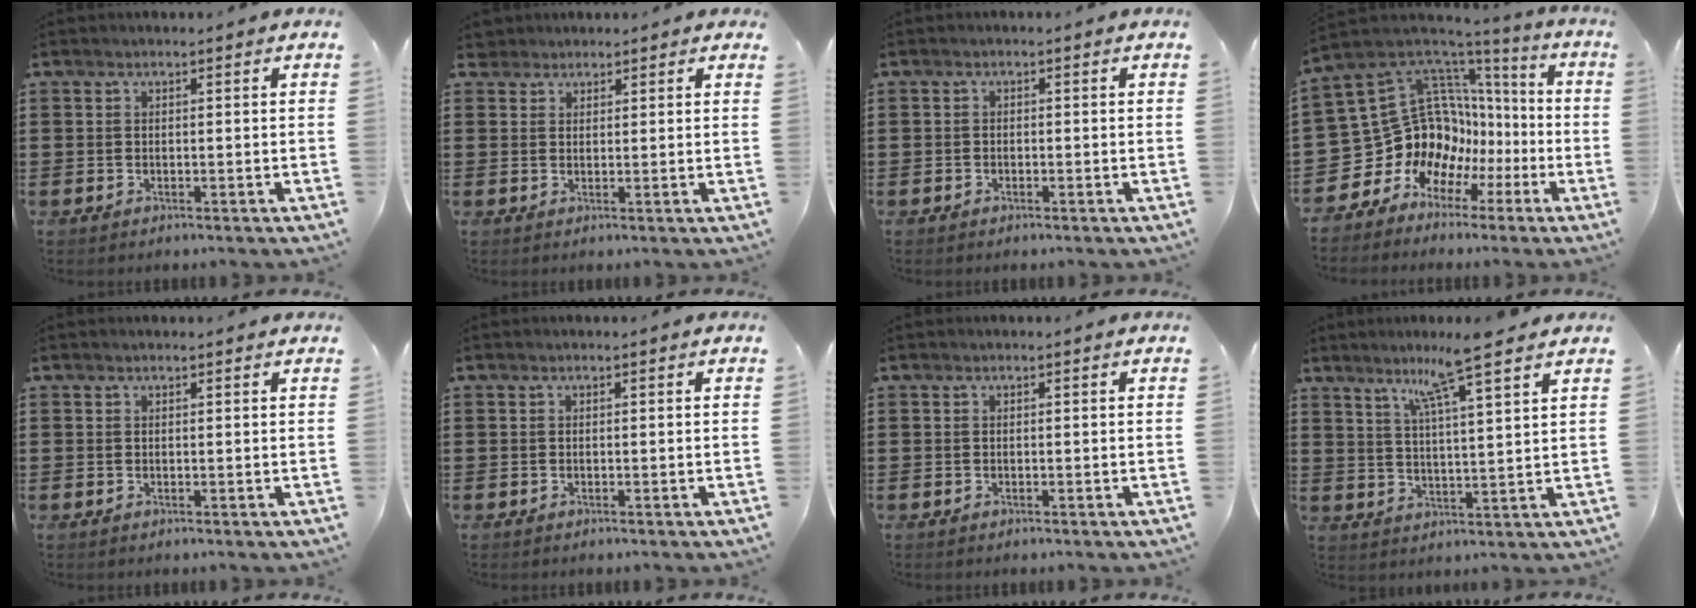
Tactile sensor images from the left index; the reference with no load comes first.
{"total": 2.9, "force": [2.5, 1.6, 0.3], "torque": [-0.017, 0.007, 0.046]}
{"total": 0.8, "force": [-0.7, 0.4, 0.1], "torque": [-0.004, 0.001, -0.015]}
{"total": 15.3, "force": [-0.7, 14.0, 6.1], "torque": [-0.165, -0.047, 0.026]}
{"total": 0.0}
{"total": 0.0}
{"total": 0.0}
{"total": 8.5, "force": [6.3, -0.4, 5.6], "torque": [-0.110, -0.020, 0.104]}